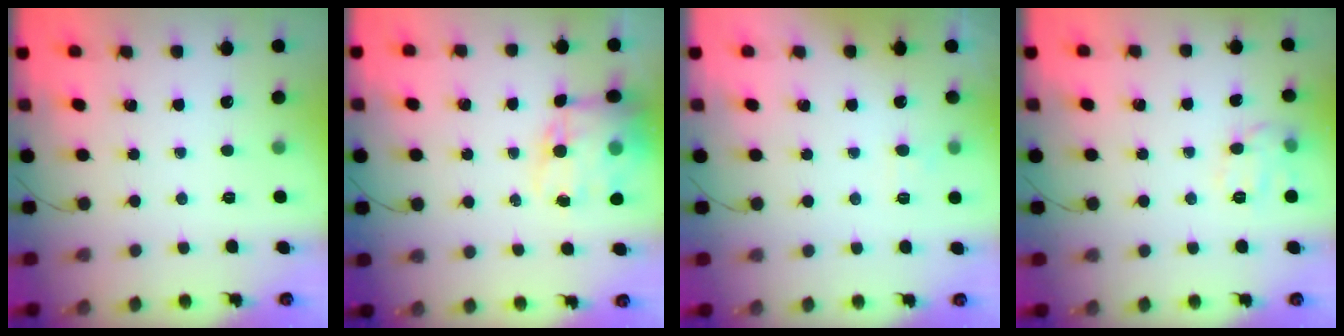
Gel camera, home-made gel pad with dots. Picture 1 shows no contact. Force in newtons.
{"total": 14.9, "press": 14.5, "slide": 3.5}
{"total": 2.6, "press": 2.2, "slide": 1.4}
{"total": 9.4, "press": 9.3, "slide": 1.2}